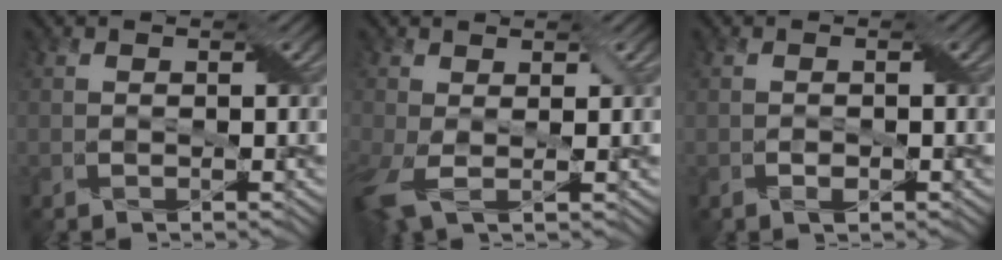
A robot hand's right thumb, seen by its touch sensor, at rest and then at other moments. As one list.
[{"total": 5.0, "force": [-0.3, 2.4, 4.4], "torque": [-0.116, -0.007, -0.007]}, {"total": 1.1, "force": [-0.5, 0.4, 0.9], "torque": [-0.018, 0.002, -0.008]}]